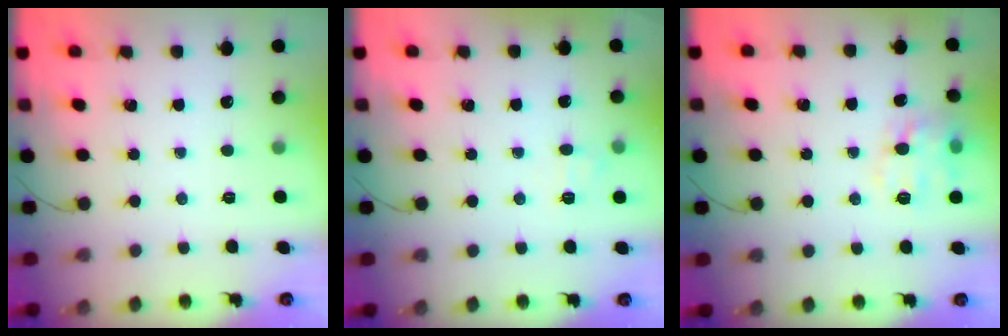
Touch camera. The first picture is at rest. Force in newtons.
{"total": 6.2, "press": 6.1, "slide": 1.5}
{"total": 10.3, "press": 10.3, "slide": 0.7}